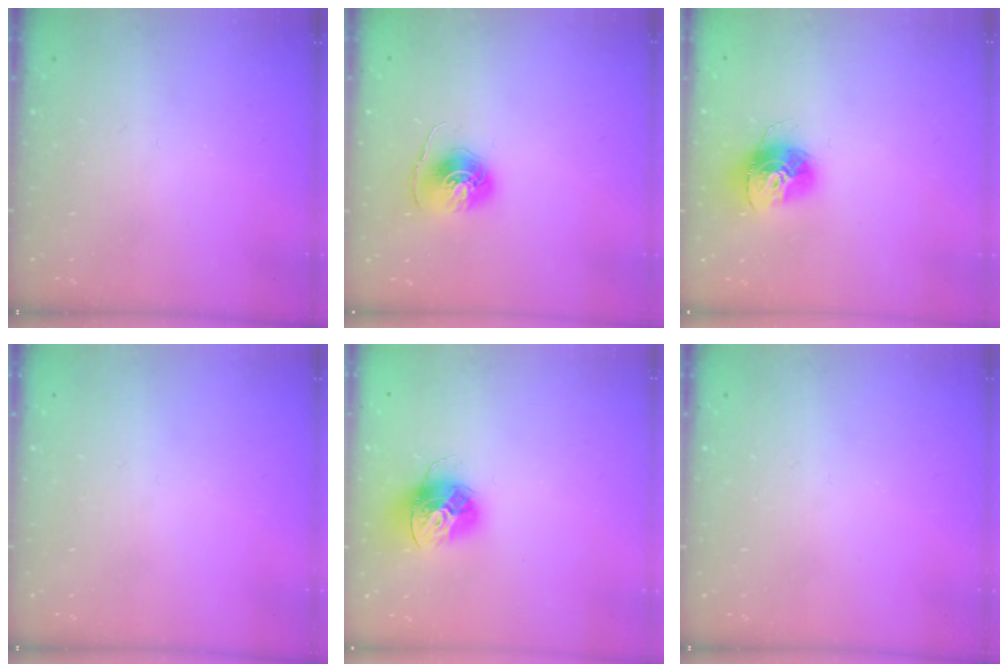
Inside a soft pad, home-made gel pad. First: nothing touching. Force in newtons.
{"total": 7.1, "press": 7.1, "slide": 0.4}
{"total": 13.8, "press": 13.7, "slide": 1.3}
{"total": 0.0}
{"total": 15.0, "press": 14.9, "slide": 1.3}
{"total": 0.0}